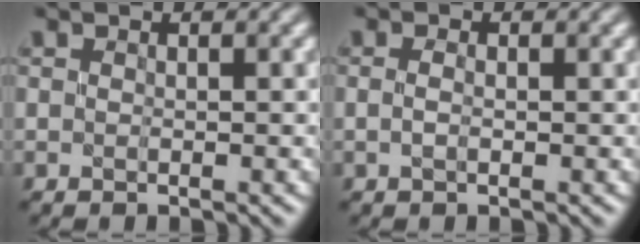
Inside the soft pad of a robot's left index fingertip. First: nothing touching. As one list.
[{"total": 0.8, "force": [-0.2, 0.4, 0.7], "torque": [-0.023, 0.001, -0.006]}]